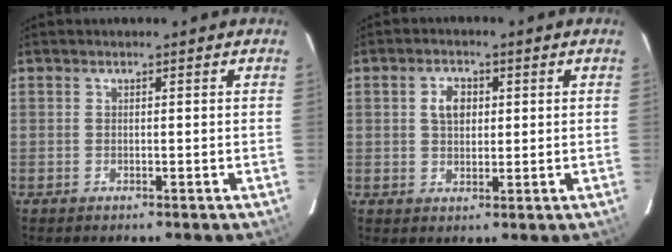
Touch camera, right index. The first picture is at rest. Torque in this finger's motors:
{"motor_torque": [0.10, 0.06, 0.08, 0.04]}